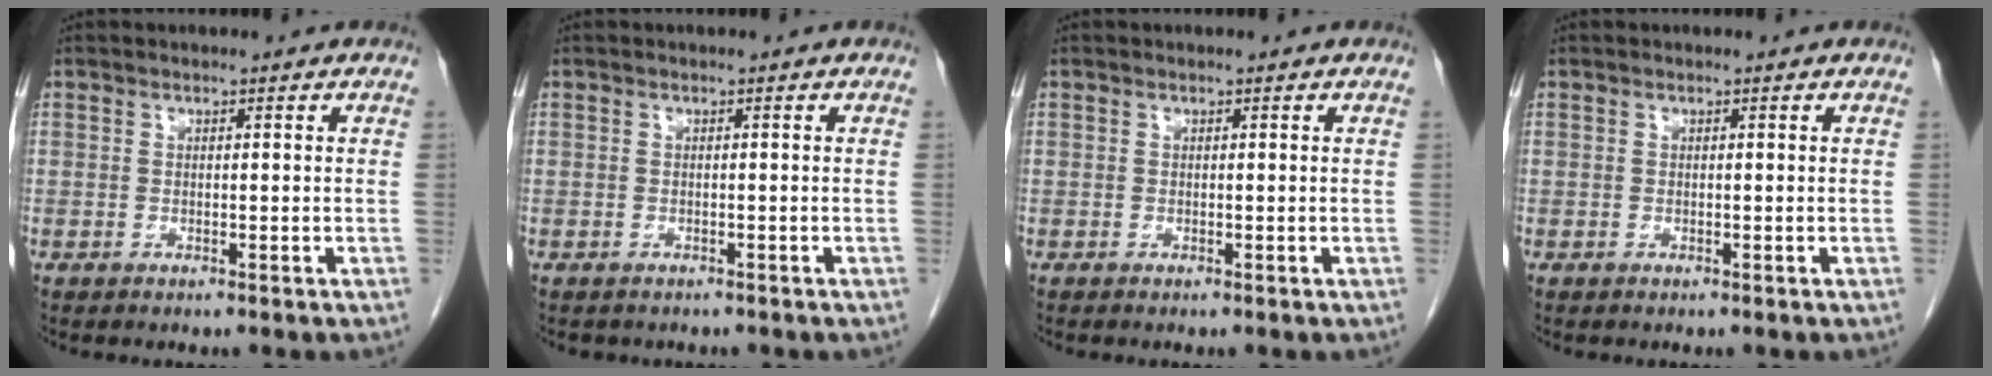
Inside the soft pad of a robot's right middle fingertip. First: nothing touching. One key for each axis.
{"total": 1.6, "fx": -1.3, "fy": 0.8, "fz": 0.2, "tx": -0.013, "ty": -0.001, "tz": -0.015}
{"total": 0.0}
{"total": 0.0}